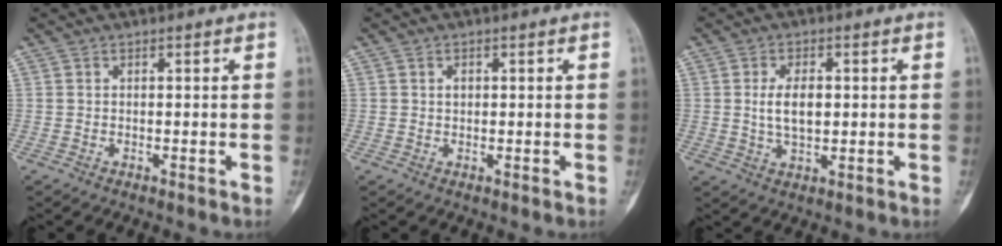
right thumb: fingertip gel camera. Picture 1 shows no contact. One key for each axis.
{"total": 1.1, "fx": 0.2, "fy": 0.8, "fz": 0.7, "tx": -0.006, "ty": 0.001, "tz": 0.003}
{"total": 5.9, "fx": 0.5, "fy": 3.1, "fz": 5.0, "tx": -0.084, "ty": -0.002, "tz": 0.010}